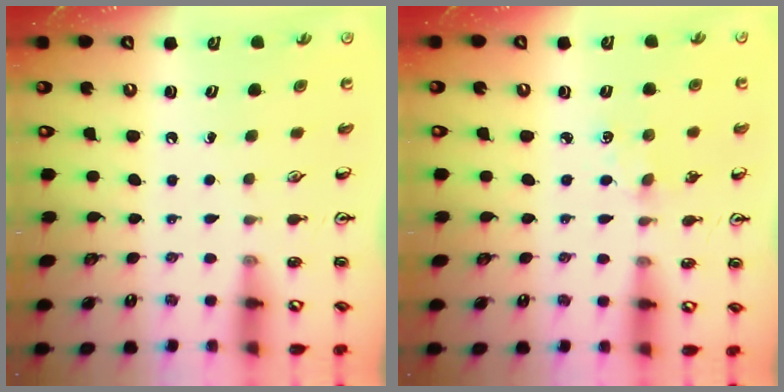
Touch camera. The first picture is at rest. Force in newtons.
{"total": 1.7, "press": 1.7, "slide": 0.3}